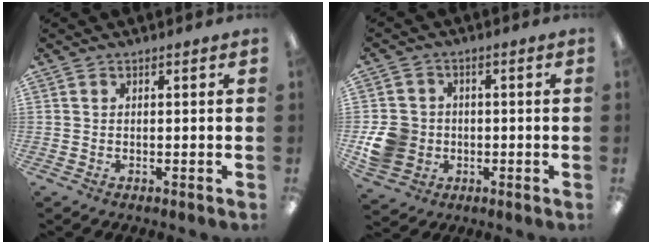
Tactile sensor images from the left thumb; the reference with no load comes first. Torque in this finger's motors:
{"motor_torque": [-0.13, 1.50, 0.66, -0.42, 0.04]}